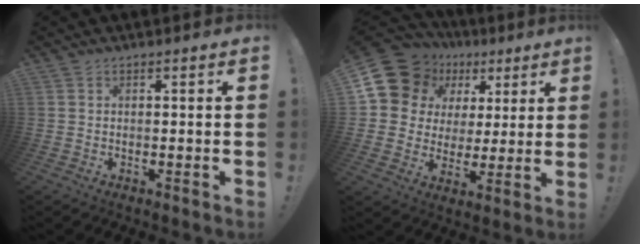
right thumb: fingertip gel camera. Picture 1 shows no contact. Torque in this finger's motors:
{"motor_torque": [1.77, 1.65, 0.50, -0.08, 0.28]}